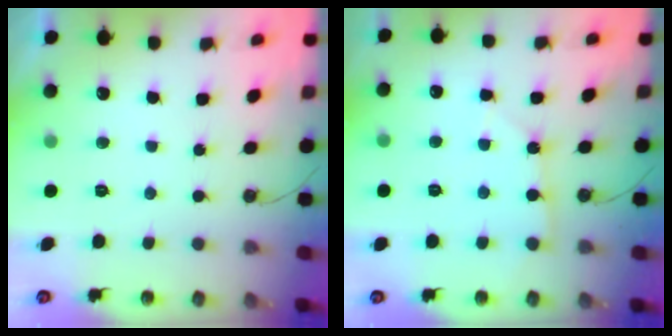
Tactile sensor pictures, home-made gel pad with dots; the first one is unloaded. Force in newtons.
{"total": 3.0, "press": 3.0, "slide": 0.4}